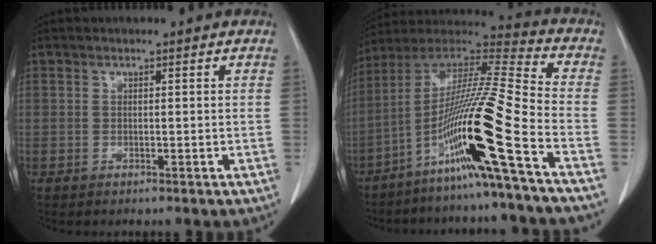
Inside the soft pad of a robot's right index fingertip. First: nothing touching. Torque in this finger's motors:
{"motor_torque": [2.09, 0.01, 0.48, 0.16]}